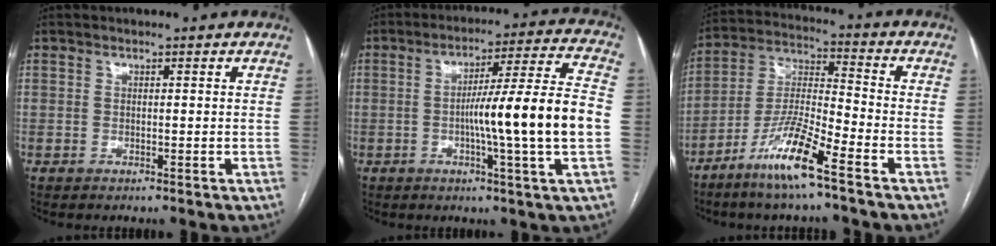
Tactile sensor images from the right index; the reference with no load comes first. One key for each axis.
{"total": 15.2, "fx": -2.3, "fy": -1.2, "fz": 15.0, "tx": -0.235, "ty": 0.007, "tz": -0.042}
{"total": 11.6, "fx": -7.3, "fy": 0.2, "fz": 9.0, "tx": -0.181, "ty": -0.024, "tz": -0.149}